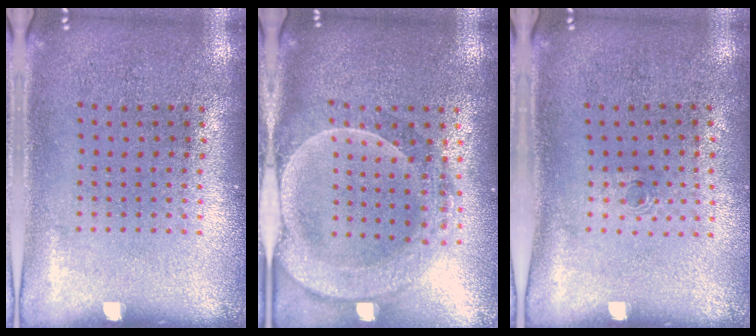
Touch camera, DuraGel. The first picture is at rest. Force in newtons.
{"total": 2.2, "press": 2.0, "slide": 0.9}
{"total": 0.5, "press": 0.3, "slide": 0.4}